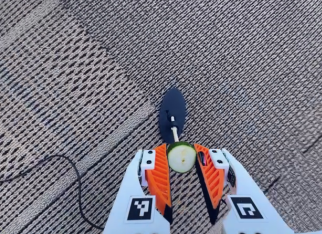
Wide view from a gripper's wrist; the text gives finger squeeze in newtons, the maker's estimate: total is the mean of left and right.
{"total": 6.6, "left": 5.9, "right": 7.2}